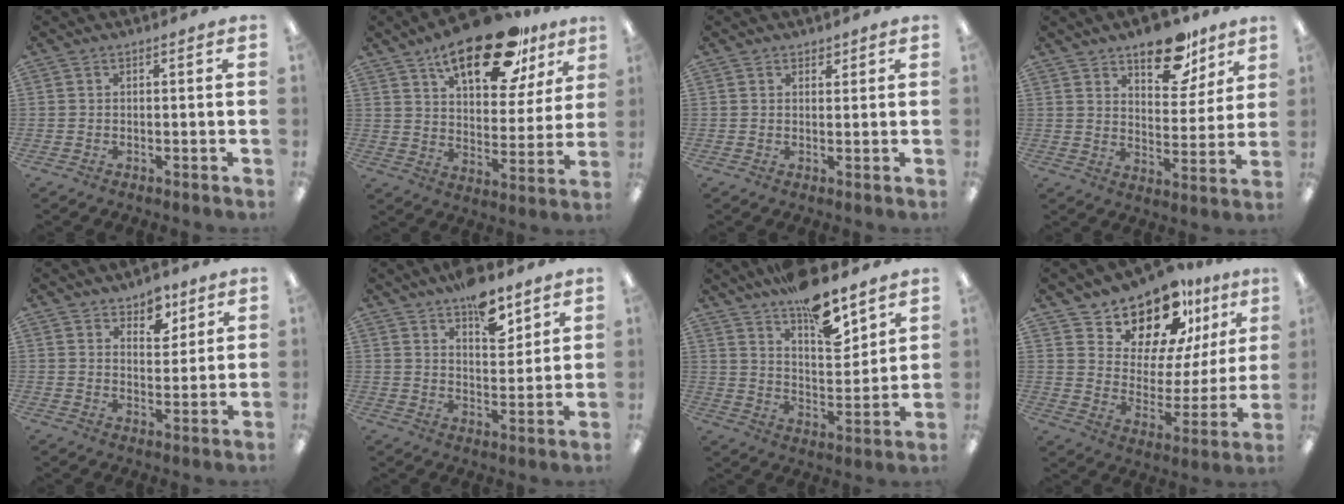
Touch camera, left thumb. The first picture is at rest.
{"total": 21.5, "force": [14.2, 8.9, 13.5], "torque": [-0.198, -0.073, 0.231]}
{"total": 1.7, "force": [1.4, 1.0, 0.3], "torque": [0.002, -0.004, 0.025]}
{"total": 14.9, "force": [10.6, 7.2, 7.7], "torque": [-0.094, -0.060, 0.184]}
{"total": 6.4, "force": [5.1, 3.5, 2.0], "torque": [-0.009, -0.034, 0.085]}
{"total": 9.6, "force": [7.1, 4.1, 5.1], "torque": [-0.064, -0.038, 0.119]}
{"total": 14.2, "force": [11.2, 4.3, 7.5], "torque": [-0.124, -0.071, 0.195]}
{"total": 17.0, "force": [14.3, 7.1, 5.7], "torque": [-0.105, -0.113, 0.256]}